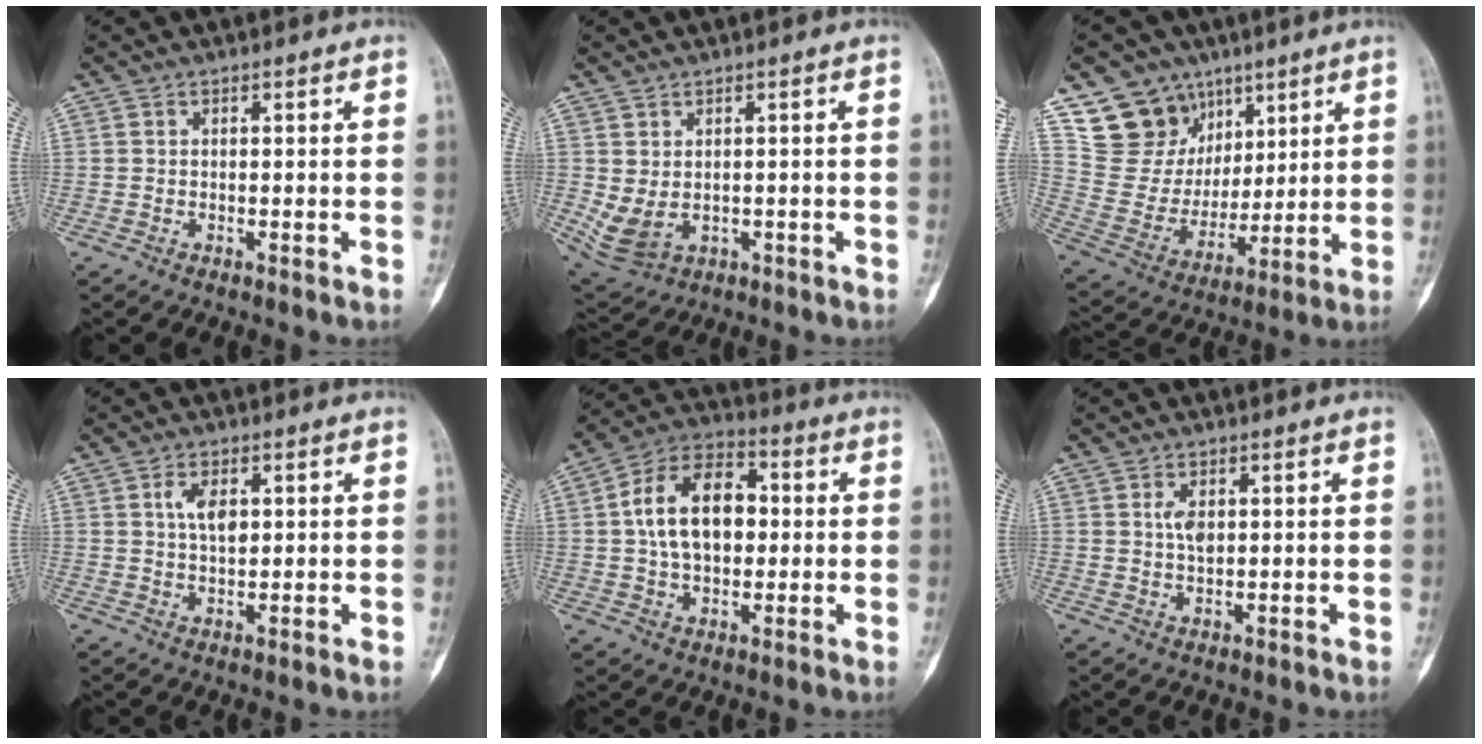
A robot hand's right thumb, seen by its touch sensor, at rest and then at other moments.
{"total": 5.9, "force": [-0.2, 4.2, 4.2], "torque": [-0.081, -0.003, 0.018]}
{"total": 15.5, "force": [9.1, 11.9, 4.0], "torque": [-0.037, -0.038, 0.186]}
{"total": 4.6, "force": [1.1, 2.4, 3.7], "torque": [-0.062, -0.003, 0.018]}
{"total": 15.0, "force": [1.3, 9.6, 11.4], "torque": [-0.171, 0.026, 0.013]}
{"total": 3.0, "force": [0.6, 1.7, 2.4], "torque": [-0.037, -0.003, 0.013]}